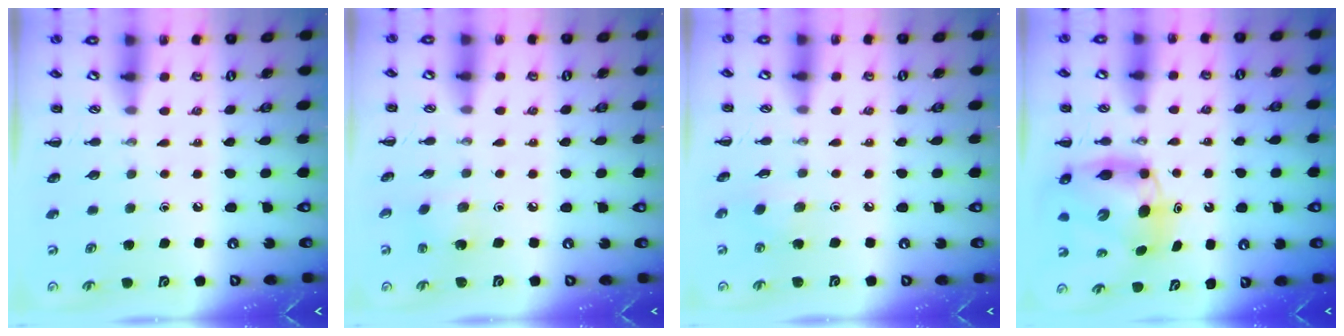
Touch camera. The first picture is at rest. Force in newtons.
{"total": 1.8, "press": 1.6, "slide": 0.6}
{"total": 2.7, "press": 2.6, "slide": 0.6}
{"total": 7.8, "press": 7.3, "slide": 2.6}